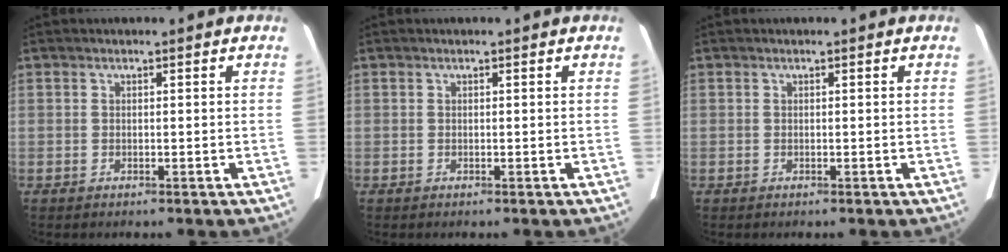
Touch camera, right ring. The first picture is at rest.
{"total": 0.0}
{"total": 0.0}